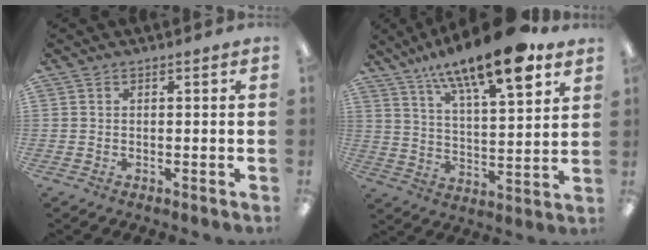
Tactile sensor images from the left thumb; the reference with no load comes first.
{"total": 18.1, "force": [13.0, 4.6, 11.6], "torque": [-0.187, -0.078, 0.211]}